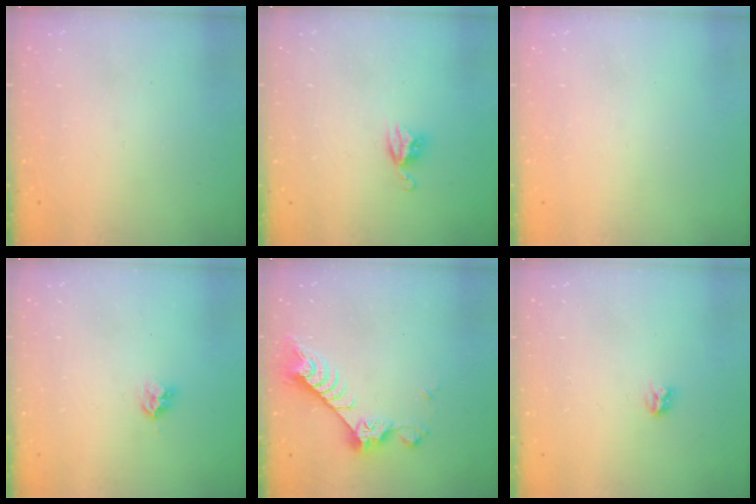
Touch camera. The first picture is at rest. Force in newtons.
{"total": 6.1, "press": 6.1, "slide": 0.5}
{"total": 0.0}
{"total": 3.8, "press": 3.8, "slide": 0.5}
{"total": 8.6, "press": 8.6, "slide": 0.3}
{"total": 3.0, "press": 3.0, "slide": 0.3}